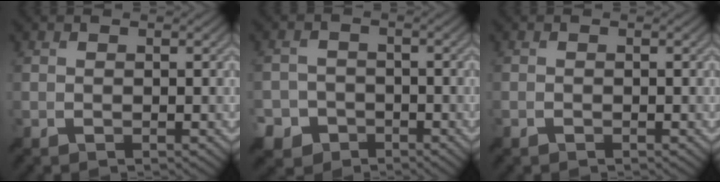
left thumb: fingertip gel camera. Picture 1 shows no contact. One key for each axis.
{"total": 5.3, "fx": -3.2, "fy": 4.1, "fz": 1.0, "tx": -0.013, "ty": -0.010, "tz": -0.069}
{"total": 0.6, "fx": -0.5, "fy": 0.2, "fz": 0.2, "tx": -0.005, "ty": -0.001, "tz": -0.009}